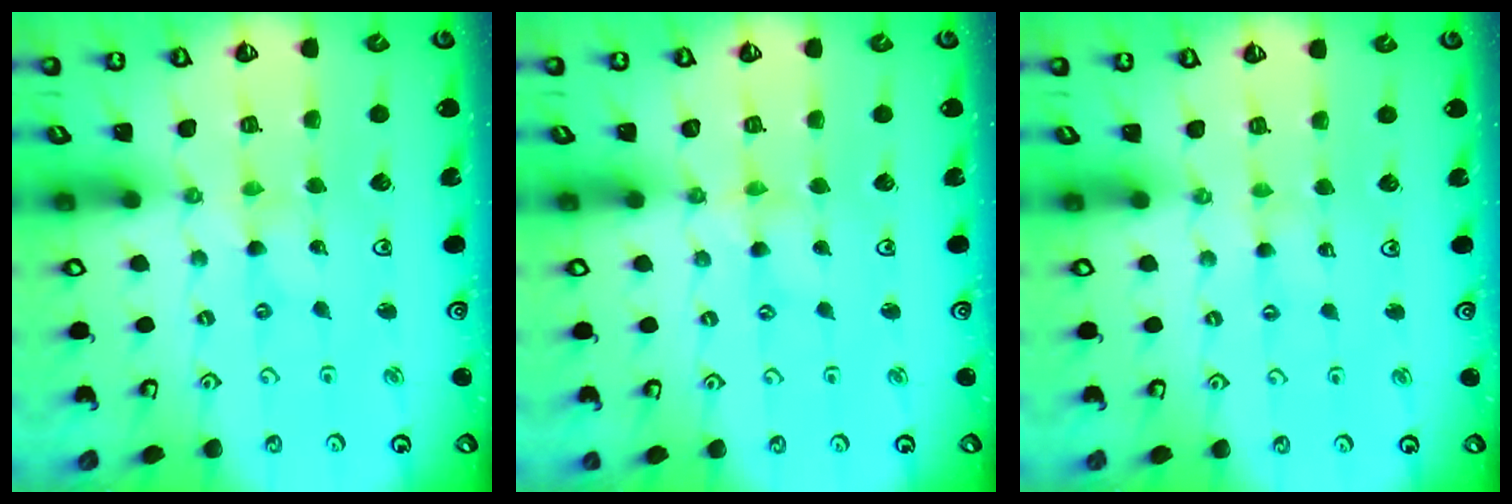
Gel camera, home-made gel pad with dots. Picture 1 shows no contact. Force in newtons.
{"total": 1.1, "press": 1.1, "slide": 0.2}
{"total": 1.5, "press": 1.5, "slide": 0.3}